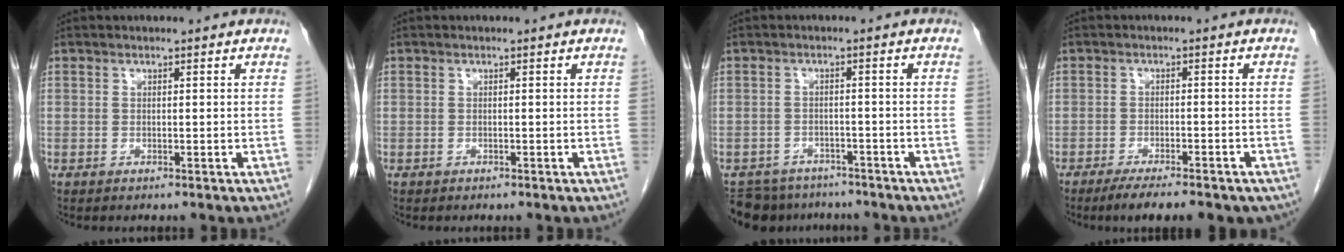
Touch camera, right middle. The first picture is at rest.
{"total": 0.0}
{"total": 7.7, "force": [-6.8, 3.6, 0.6], "torque": [-0.006, 0.002, -0.092]}
{"total": 10.4, "force": [-8.1, 2.7, 6.0], "torque": [-0.072, -0.005, -0.107]}